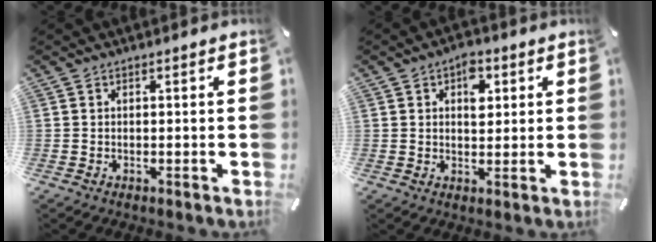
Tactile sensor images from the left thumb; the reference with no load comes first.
{"total": 5.8, "force": [2.0, 3.7, 3.9], "torque": [-0.042, -0.006, 0.027]}